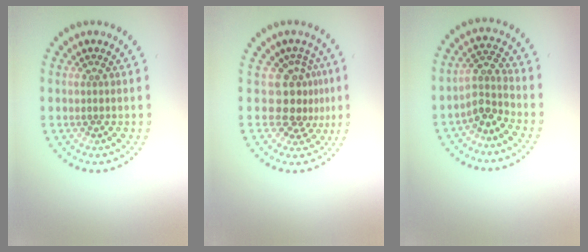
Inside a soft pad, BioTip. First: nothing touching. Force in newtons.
{"total": 3.4, "press": 2.5, "slide": 2.4}
{"total": 2.7, "press": 2.1, "slide": 1.8}